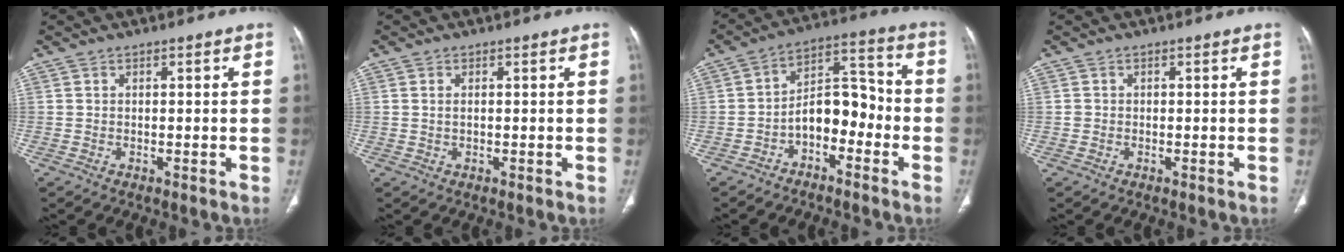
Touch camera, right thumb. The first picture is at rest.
{"total": 0.9, "force": [0.1, 0.5, 0.7], "torque": [-0.018, 0.002, 0.006]}
{"total": 9.7, "force": [-3.6, 5.8, 6.9], "torque": [-0.083, 0.057, -0.068]}
{"total": 0.6, "force": [-0.1, 0.6, 0.1], "torque": [0.002, 0.004, -0.002]}